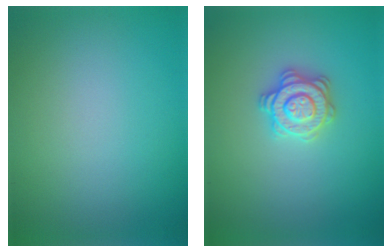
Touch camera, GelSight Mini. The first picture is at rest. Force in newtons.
{"total": 2.9, "press": 2.9, "slide": 0.4}